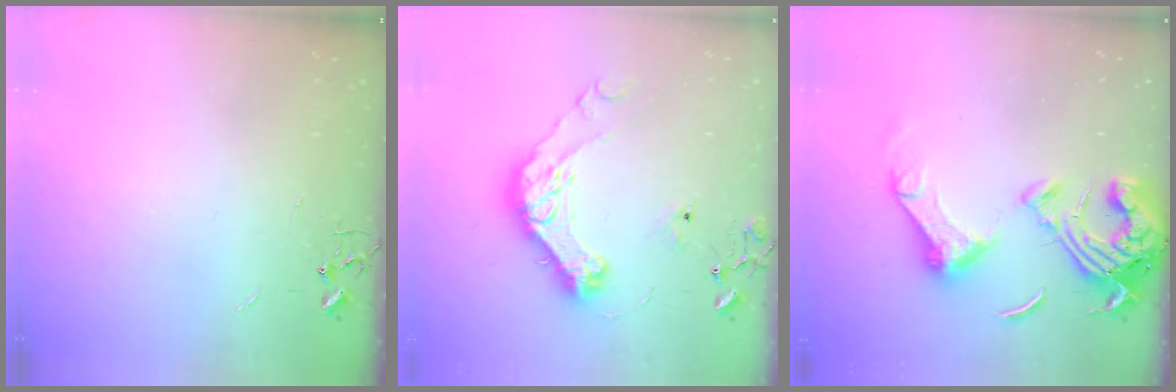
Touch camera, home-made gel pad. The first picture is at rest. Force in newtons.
{"total": 17.4, "press": 17.2, "slide": 2.4}
{"total": 18.2, "press": 18.1, "slide": 2.0}